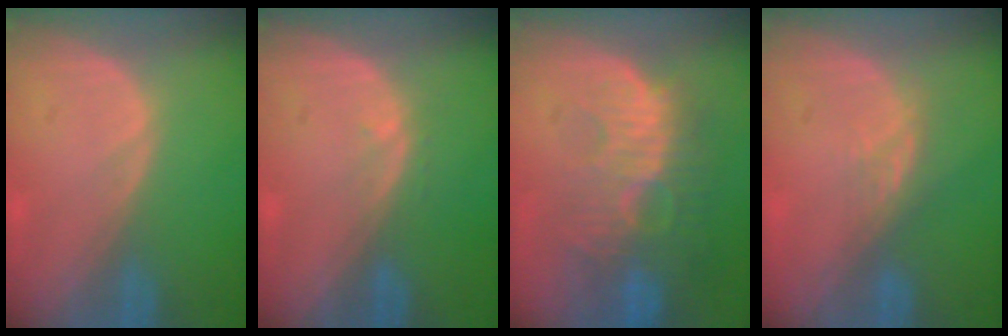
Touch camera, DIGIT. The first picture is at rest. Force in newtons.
{"total": 0.7, "press": 0.7, "slide": 0.2}
{"total": 11.1, "press": 9.6, "slide": 5.6}
{"total": 2.5, "press": 2.1, "slide": 1.4}